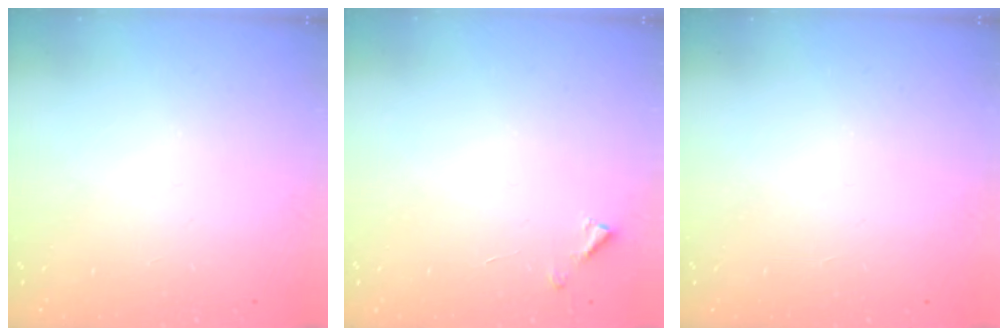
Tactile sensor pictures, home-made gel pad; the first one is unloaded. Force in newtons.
{"total": 4.3, "press": 4.2, "slide": 0.3}
{"total": 1.5, "press": 1.5, "slide": 0.1}